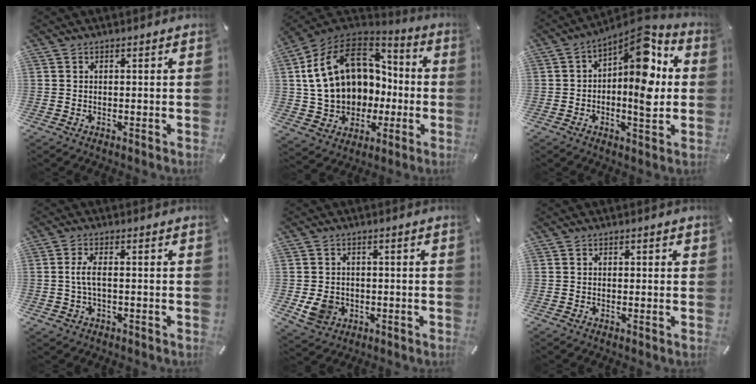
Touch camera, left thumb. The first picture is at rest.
{"total": 19.7, "force": [3.1, 15.7, 11.5], "torque": [-0.231, -0.005, 0.071]}
{"total": 13.6, "force": [2.7, 6.3, 11.8], "torque": [-0.155, -0.031, 0.046]}
{"total": 4.2, "force": [-0.1, 1.9, 3.7], "torque": [-0.083, 0.000, -0.007]}
{"total": 6.3, "force": [-1.2, 5.5, 2.8], "torque": [-0.060, 0.001, -0.022]}
{"total": 0.7, "force": [-0.1, 0.5, 0.4], "torque": [-0.008, 0.004, -0.003]}